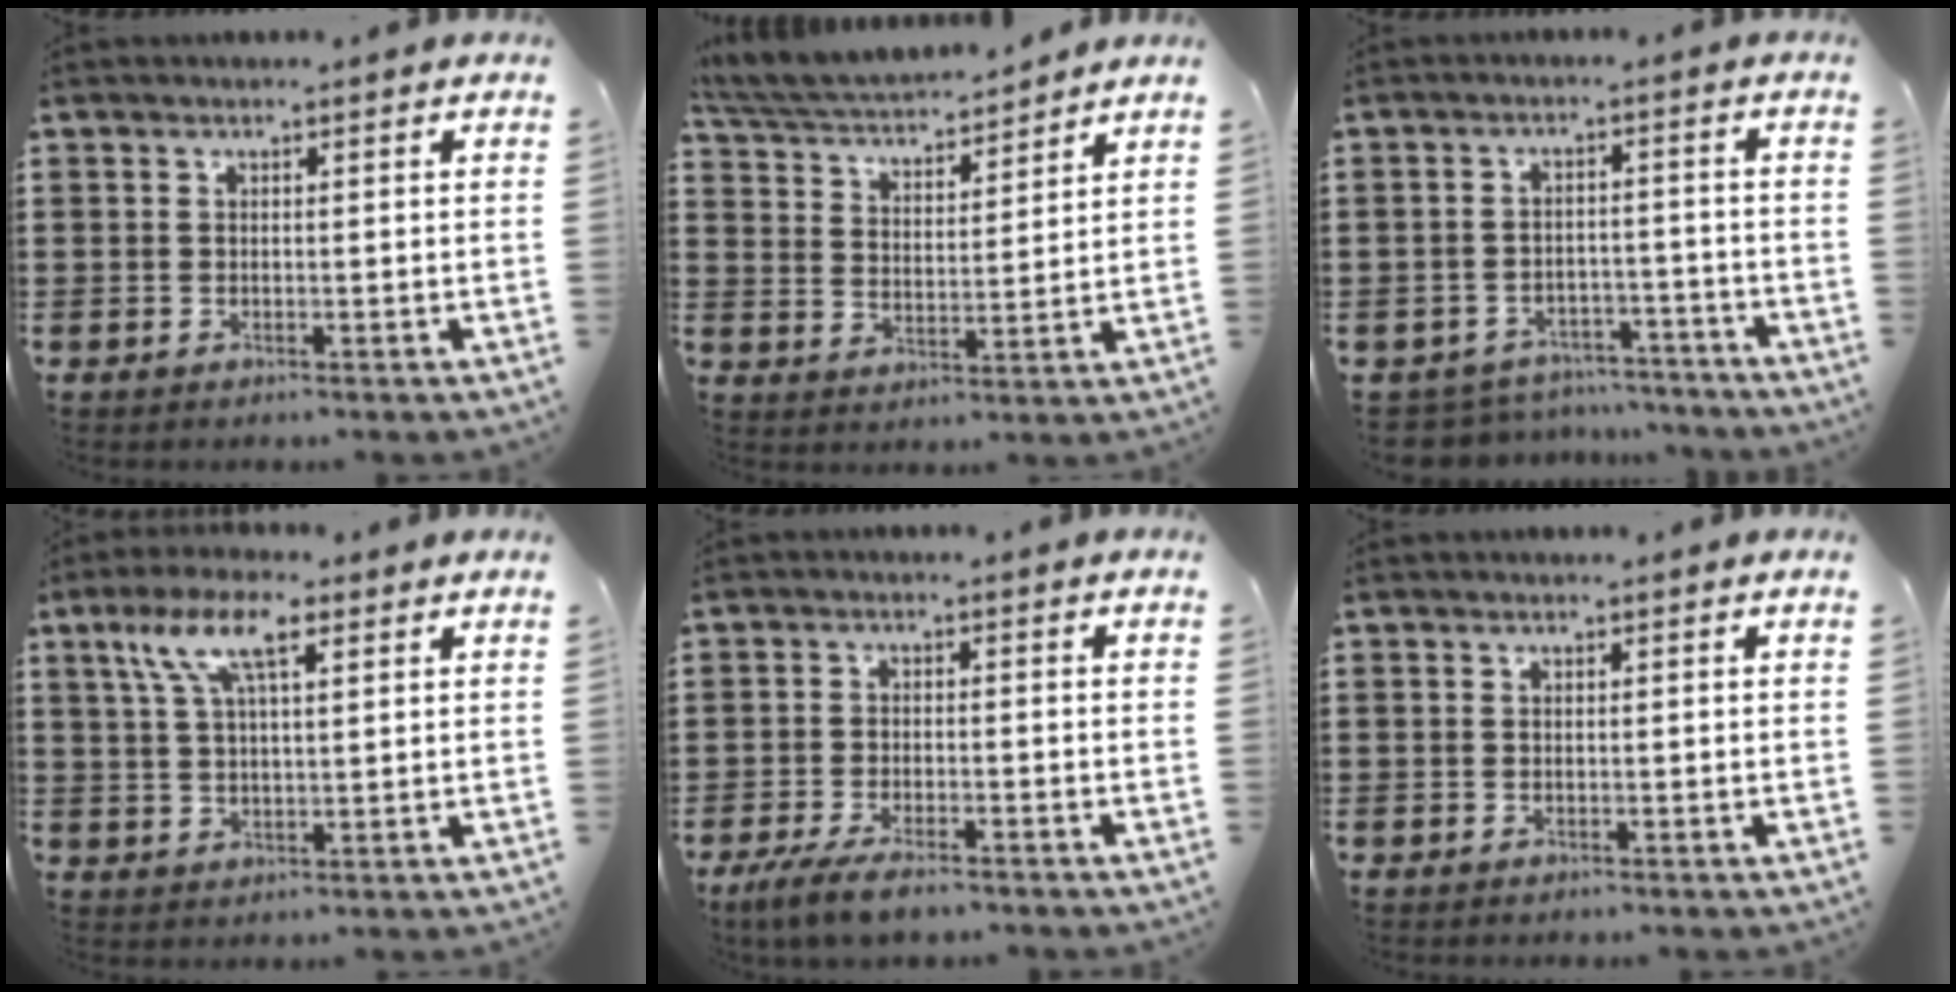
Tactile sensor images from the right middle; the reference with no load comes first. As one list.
[{"total": 4.7, "force": [4.7, 0.6, 0.5], "torque": [-0.037, -0.032, 0.078]}, {"total": 4.5, "force": [-4.5, 0.7, -0.2], "torque": [-0.009, 0.005, -0.095]}, {"total": 7.8, "force": [4.1, 2.6, 6.1], "torque": [-0.133, 0.014, 0.070]}, {"total": 4.5, "force": [-3.7, 0.8, 2.5], "torque": [-0.063, -0.011, -0.074]}, {"total": 0.0}]